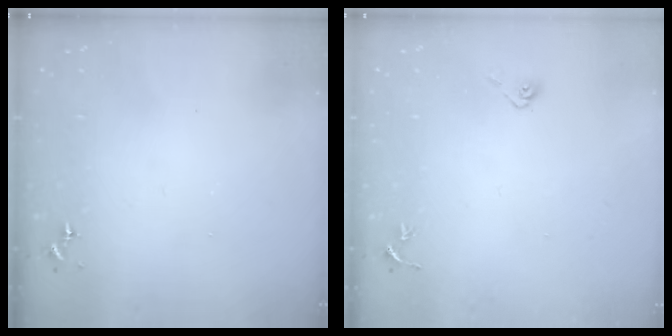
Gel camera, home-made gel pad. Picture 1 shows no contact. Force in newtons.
{"total": 4.0, "press": 3.6, "slide": 1.8}